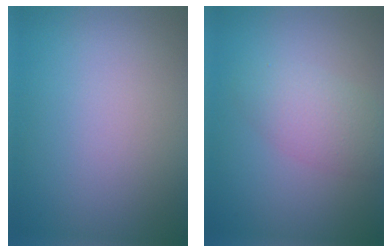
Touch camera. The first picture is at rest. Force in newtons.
{"total": 3.1, "press": 3.1, "slide": 0.1}